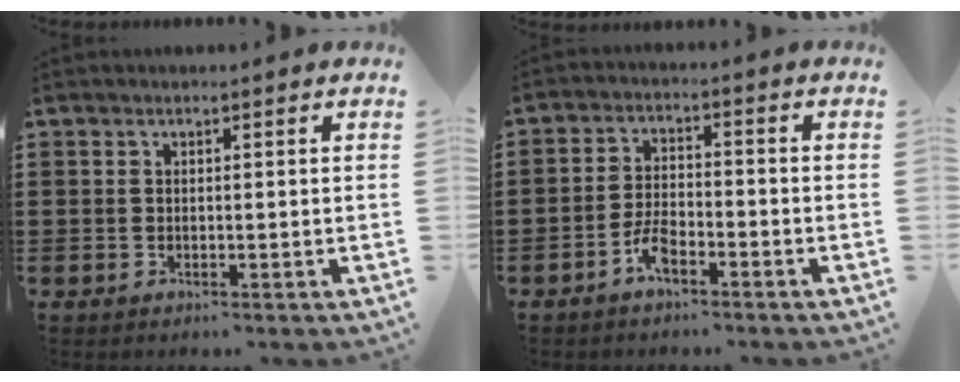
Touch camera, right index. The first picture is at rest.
{"total": 4.2, "force": [-2.8, 1.6, 2.7], "torque": [-0.069, 0.002, -0.058]}